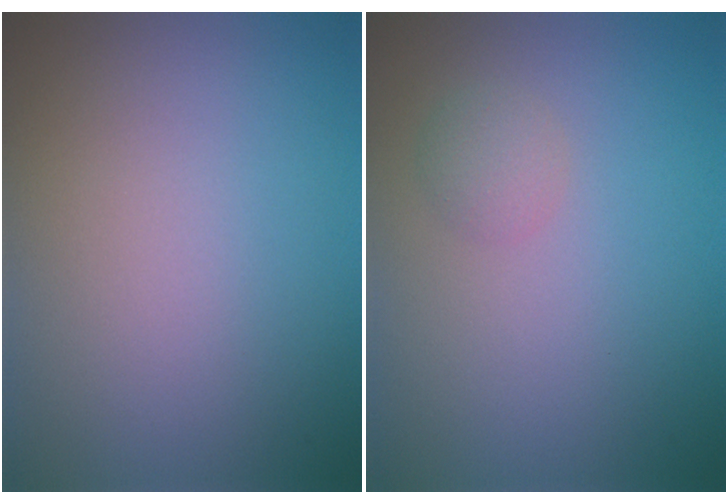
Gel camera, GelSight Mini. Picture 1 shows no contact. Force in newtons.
{"total": 1.3, "press": 1.3, "slide": 0.1}